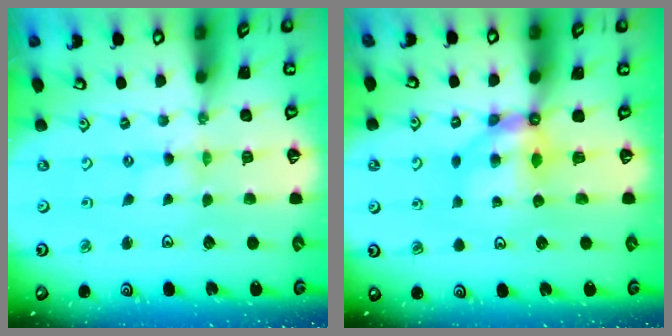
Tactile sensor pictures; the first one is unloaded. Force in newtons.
{"total": 6.0, "press": 6.0, "slide": 0.3}